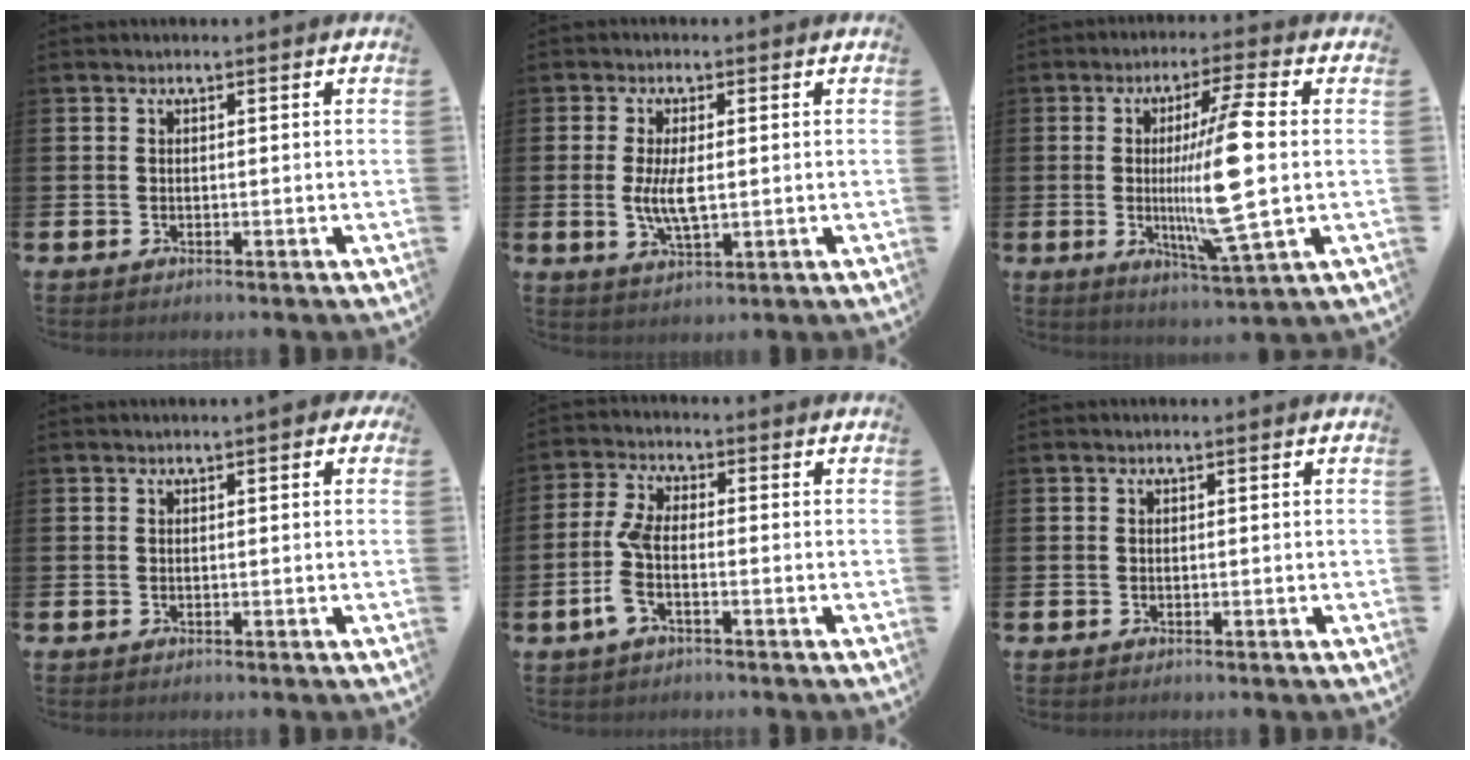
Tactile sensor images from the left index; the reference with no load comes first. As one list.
[{"total": 5.0, "force": [0.4, 2.0, 4.6], "torque": [-0.088, -0.001, 0.002]}, {"total": 11.4, "force": [0.1, 0.7, 11.4], "torque": [-0.193, -0.012, -0.007]}, {"total": 0.6, "force": [0.1, 0.1, 0.6], "torque": [-0.005, 0.001, 0.001]}, {"total": 4.9, "force": [-1.5, 2.1, 4.1], "torque": [-0.094, 0.005, -0.032]}, {"total": 0.0}]